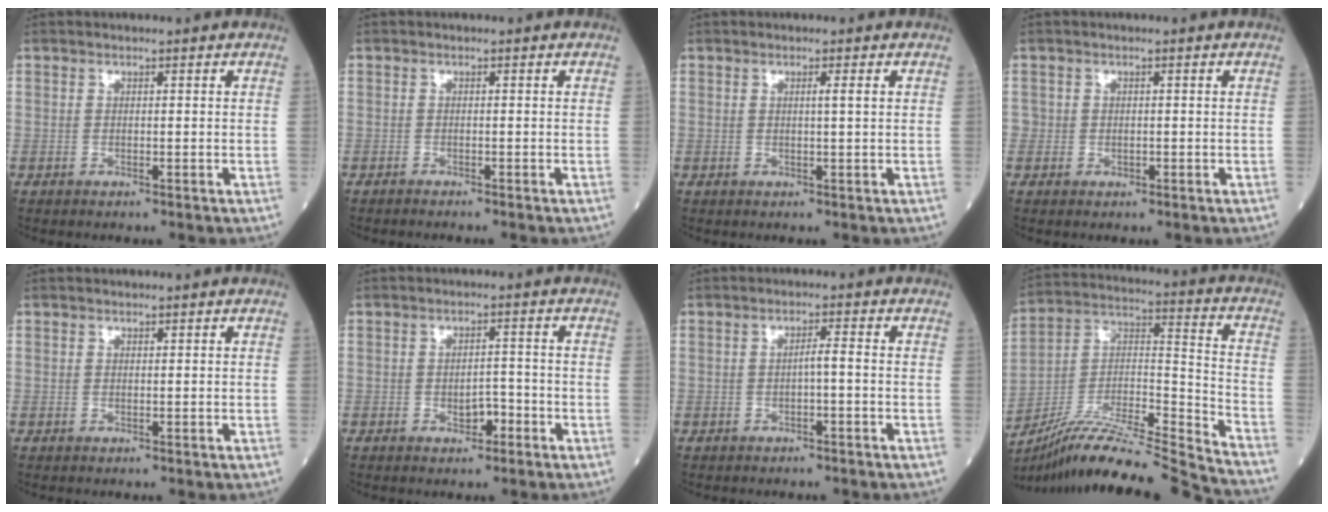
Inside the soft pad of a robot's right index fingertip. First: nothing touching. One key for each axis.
{"total": 1.1, "fx": -1.0, "fy": -0.1, "fz": 0.4, "tx": -0.011, "ty": 0.000, "tz": -0.013}
{"total": 1.2, "fx": 0.4, "fy": -0.3, "fz": 1.1, "tx": -0.023, "ty": -0.002, "tz": 0.005}
{"total": 1.2, "fx": -0.2, "fy": 1.1, "fz": 0.3, "tx": -0.004, "ty": 0.002, "tz": -0.004}
{"total": 0.0}
{"total": 2.9, "fx": -1.3, "fy": 1.5, "fz": 2.1, "tx": -0.026, "ty": 0.006, "tz": -0.018}
{"total": 1.7, "fx": -0.4, "fy": 0.0, "fz": 1.7, "tx": -0.031, "ty": 0.001, "tz": -0.006}
{"total": 24.0, "fx": -22.0, "fy": -1.2, "fz": 9.6, "tx": -0.183, "ty": -0.009, "tz": -0.366}